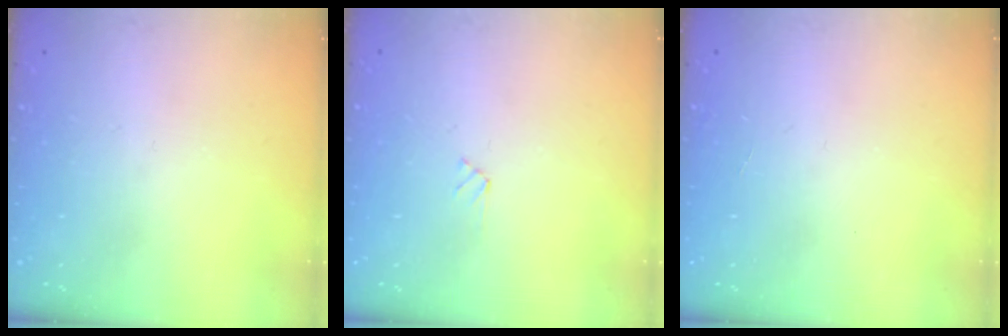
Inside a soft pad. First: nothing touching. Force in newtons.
{"total": 2.7, "press": 2.7, "slide": 0.3}
{"total": 0.0}